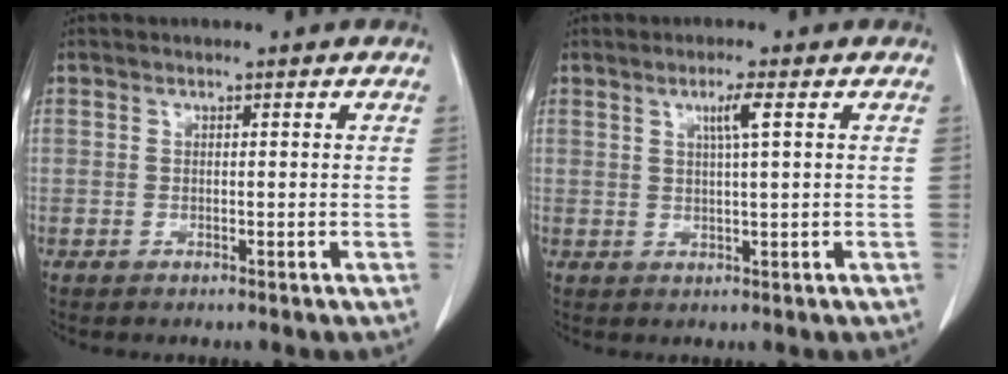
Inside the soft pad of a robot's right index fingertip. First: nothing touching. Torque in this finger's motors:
{"motor_torque": [0.04, 0.02, 0.00, 0.04]}